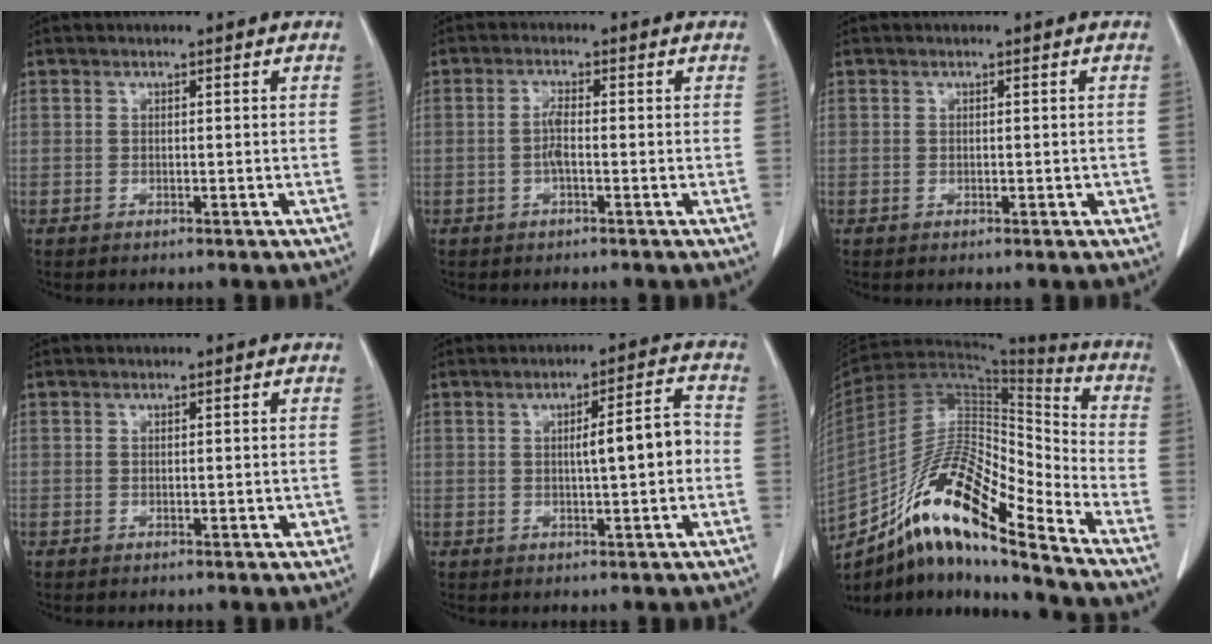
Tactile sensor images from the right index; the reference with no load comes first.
{"total": 3.0, "force": [-0.6, 0.2, 3.0], "torque": [-0.062, 0.001, -0.015]}
{"total": 1.0, "force": [-0.2, 0.6, 0.8], "torque": [-0.012, 0.003, -0.001]}
{"total": 1.5, "force": [-0.3, 0.8, 1.2], "torque": [-0.015, 0.005, -0.001]}
{"total": 6.6, "force": [-0.1, 0.9, 6.5], "torque": [-0.095, 0.016, -0.002]}
{"total": 19.3, "force": [-13.4, 3.1, 13.6], "torque": [-0.256, 0.008, -0.240]}